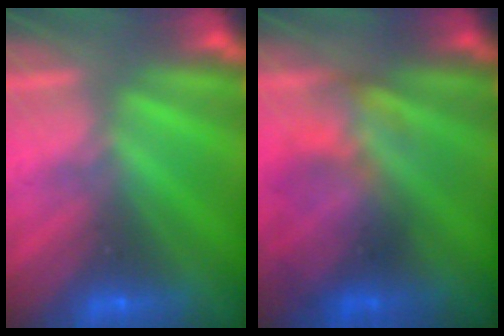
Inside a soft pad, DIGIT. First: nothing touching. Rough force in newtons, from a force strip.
{"total": 3.9}